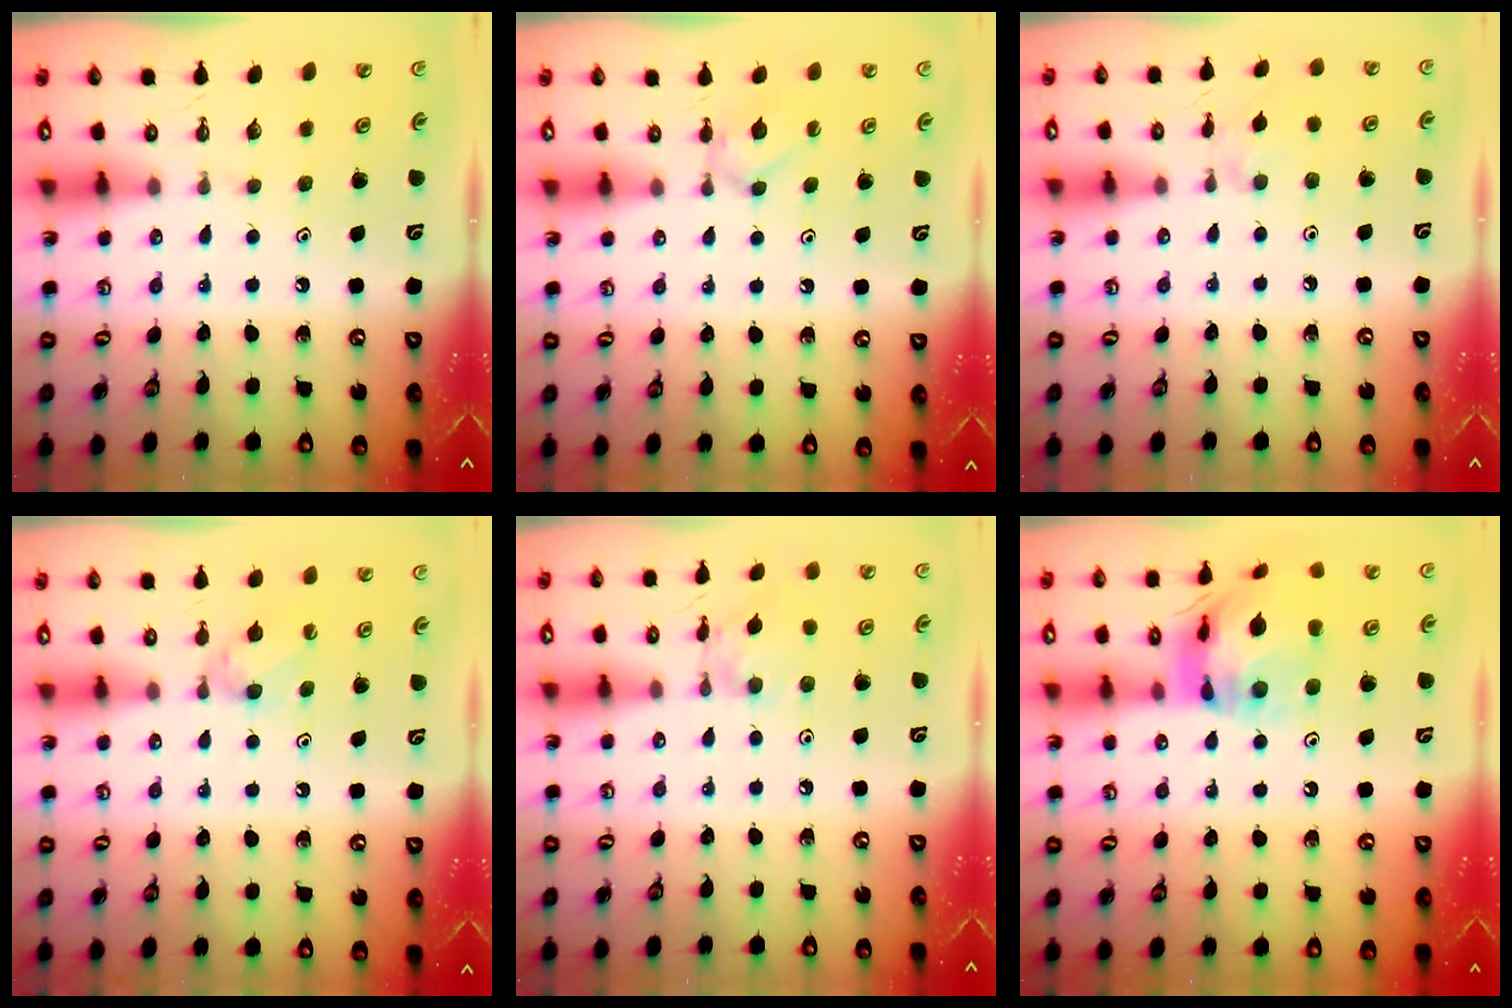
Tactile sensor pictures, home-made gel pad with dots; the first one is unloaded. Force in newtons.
{"total": 4.2, "press": 4.2, "slide": 0.5}
{"total": 1.9, "press": 1.9, "slide": 0.5}
{"total": 4.8, "press": 4.7, "slide": 0.8}
{"total": 5.6, "press": 5.6, "slide": 0.3}
{"total": 16.2, "press": 16.1, "slide": 1.9}